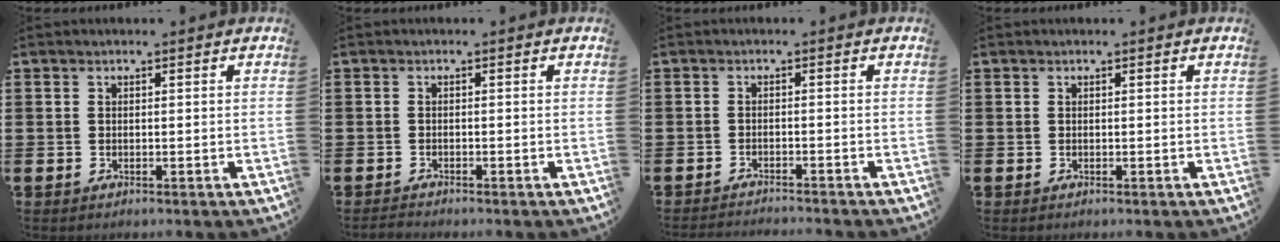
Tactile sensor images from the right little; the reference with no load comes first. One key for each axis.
{"total": 0.8, "fx": -0.8, "fy": 0.1, "fz": 0.2, "tx": -0.005, "ty": -0.001, "tz": -0.016}
{"total": 1.2, "fx": -1.2, "fy": -0.2, "fz": 0.0, "tx": -0.001, "ty": 0.002, "tz": -0.024}
{"total": 0.0}